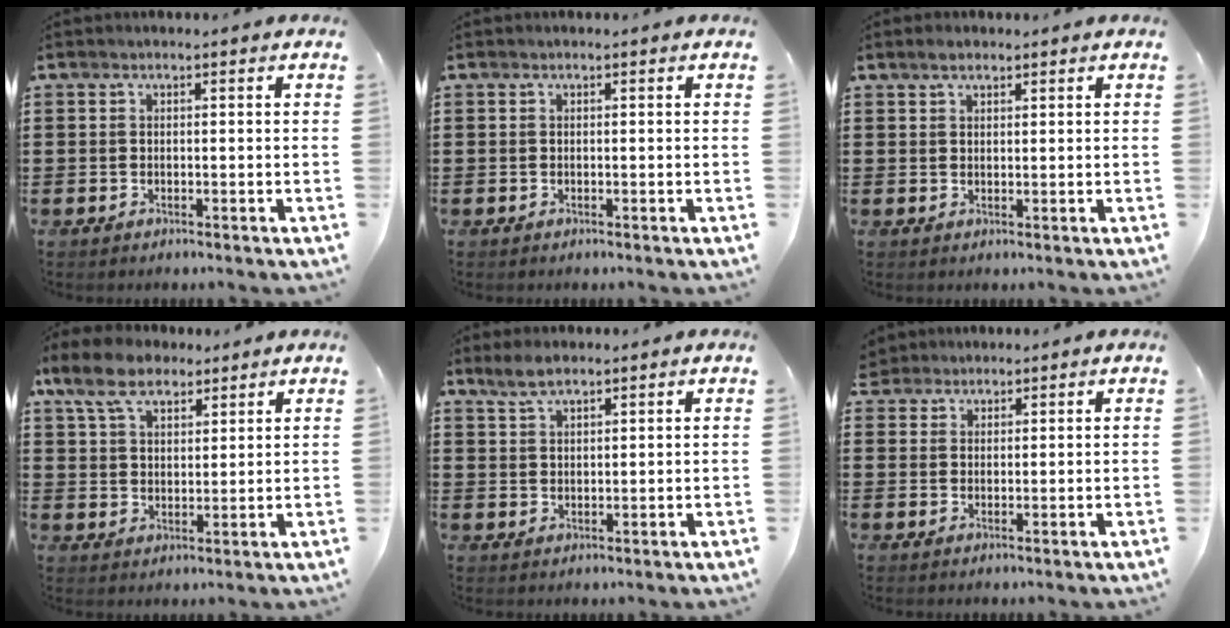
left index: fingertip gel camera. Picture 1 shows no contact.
{"total": 0.0}
{"total": 1.8, "force": [1.5, 0.7, 0.7], "torque": [-0.015, 0.003, 0.029]}
{"total": 8.2, "force": [6.0, 4.0, 4.0], "torque": [-0.091, -0.001, 0.111]}
{"total": 3.4, "force": [2.6, 1.2, 1.7], "torque": [-0.039, 0.004, 0.050]}
{"total": 2.4, "force": [2.0, 1.2, -0.2], "torque": [-0.006, 0.008, 0.040]}